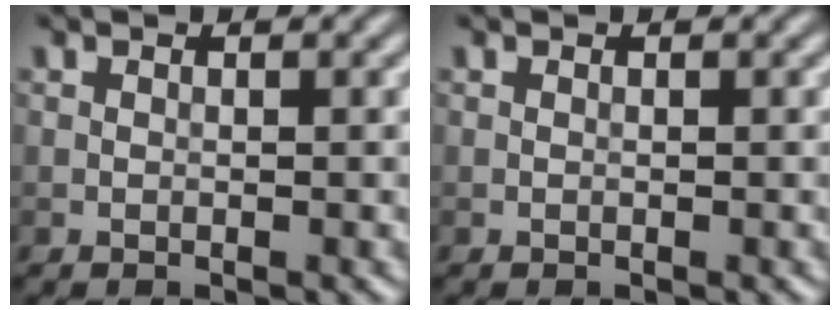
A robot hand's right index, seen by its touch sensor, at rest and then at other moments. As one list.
[{"total": 0.0}]